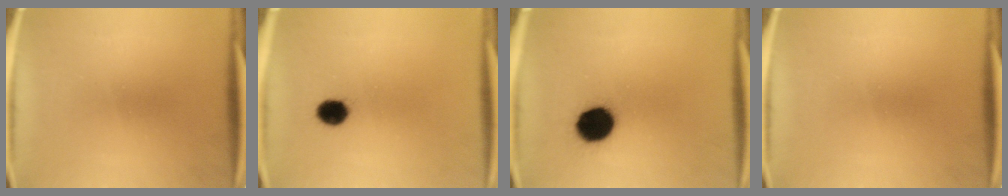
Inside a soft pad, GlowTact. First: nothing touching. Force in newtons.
{"total": 4.6}
{"total": 11.0}
{"total": 0.0}